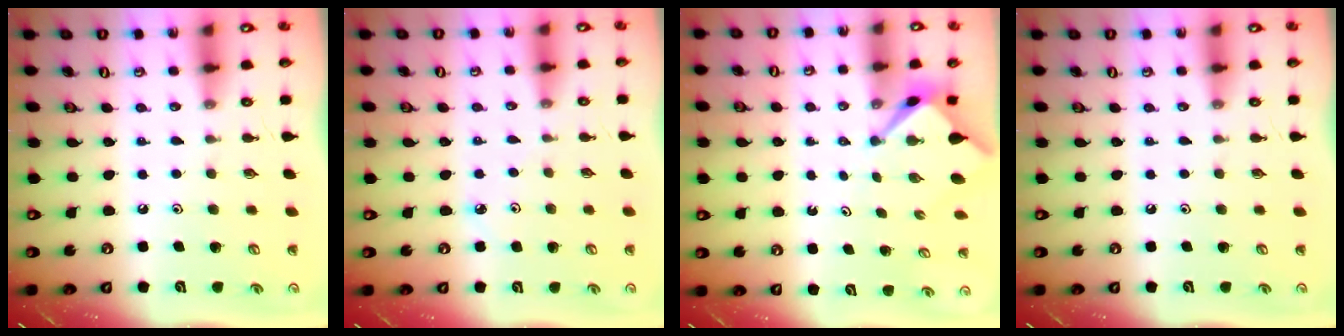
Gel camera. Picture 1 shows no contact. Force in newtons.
{"total": 1.8, "press": 1.8, "slide": 0.2}
{"total": 2.4, "press": 2.4, "slide": 0.2}
{"total": 0.0}